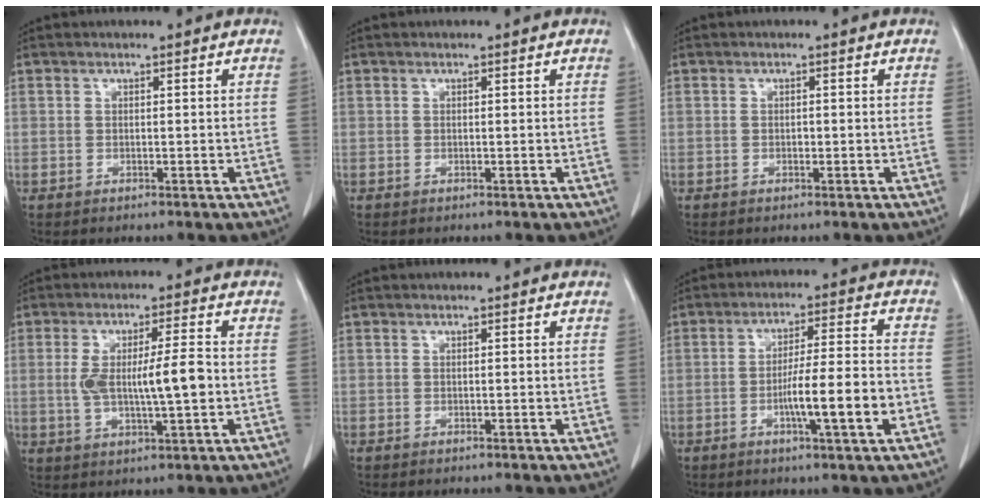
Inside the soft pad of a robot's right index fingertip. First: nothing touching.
{"total": 0.0}
{"total": 0.6, "force": [-0.1, 0.4, 0.4], "torque": [-0.008, 0.002, -0.003]}
{"total": 8.4, "force": [-0.3, 1.3, 8.3], "torque": [-0.153, 0.006, -0.002]}
{"total": 0.0}
{"total": 10.2, "force": [-3.3, 0.1, 9.7], "torque": [-0.156, 0.001, -0.055]}